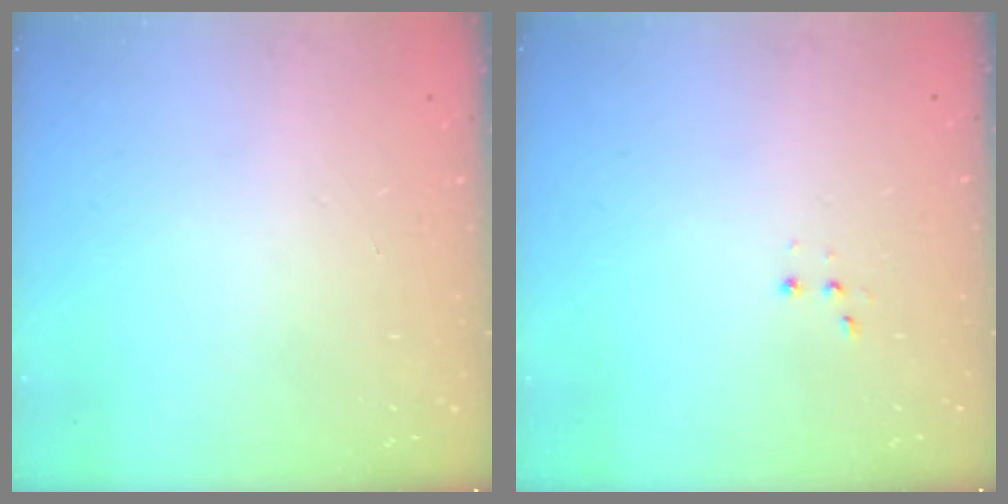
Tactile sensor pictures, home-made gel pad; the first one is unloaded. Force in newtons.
{"total": 2.8, "press": 2.7, "slide": 0.7}